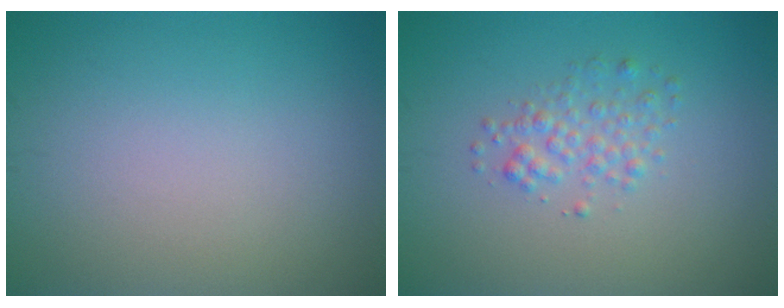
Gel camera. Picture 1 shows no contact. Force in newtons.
{"total": 2.0, "press": 2.0, "slide": 0.1}